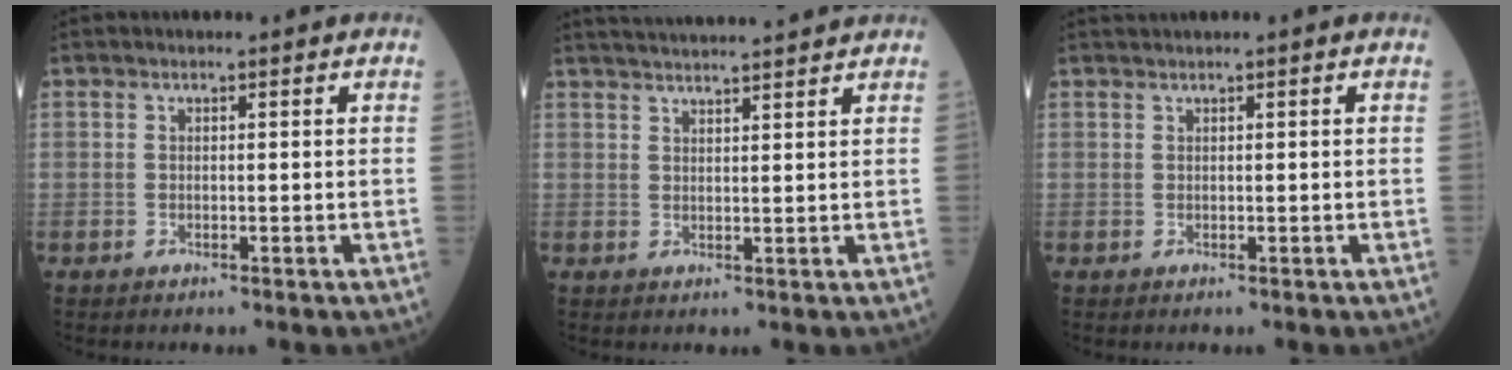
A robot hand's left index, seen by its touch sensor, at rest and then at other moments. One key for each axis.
{"total": 11.7, "fx": 11.0, "fy": 0.0, "fz": 4.0, "tx": -0.070, "ty": 0.023, "tz": 0.157}
{"total": 1.0, "fx": 0.8, "fy": -0.3, "fz": 0.4, "tx": -0.016, "ty": 0.009, "tz": 0.023}